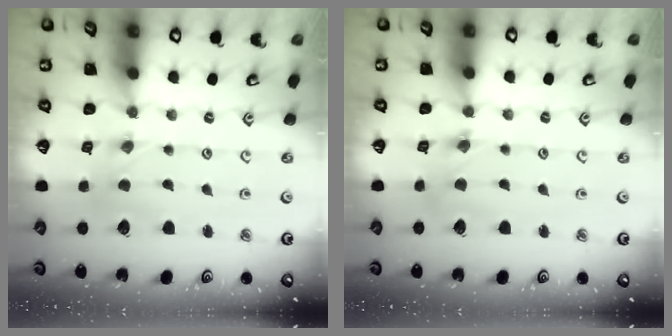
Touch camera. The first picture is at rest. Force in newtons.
{"total": 2.0, "press": 2.0, "slide": 0.3}